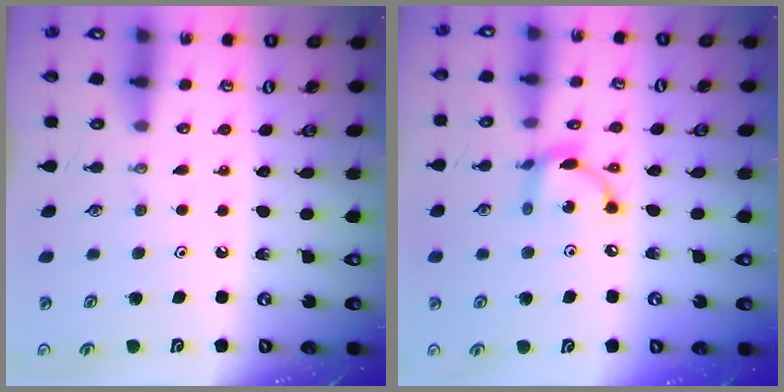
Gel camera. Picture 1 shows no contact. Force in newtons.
{"total": 9.6, "press": 9.6, "slide": 0.5}